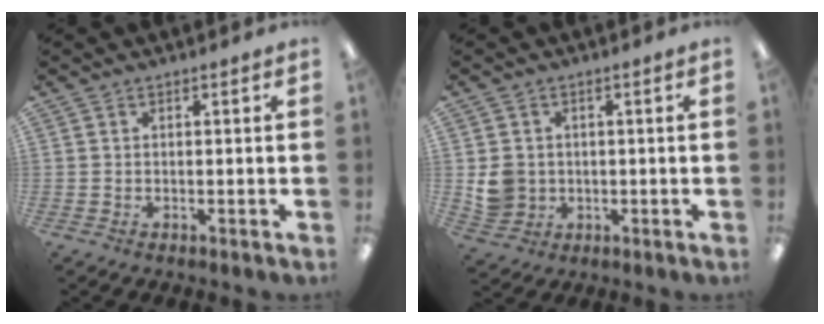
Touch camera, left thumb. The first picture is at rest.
{"total": 5.2, "force": [0.4, 5.0, 1.5], "torque": [-0.020, 0.007, 0.011]}